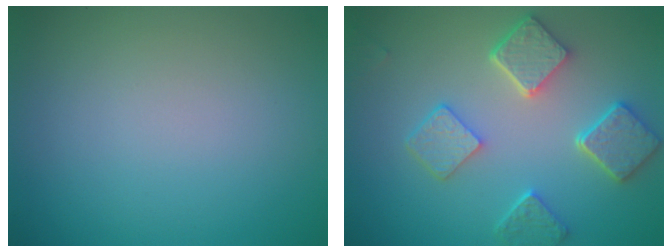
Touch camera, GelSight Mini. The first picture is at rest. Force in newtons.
{"total": 5.5, "press": 4.4, "slide": 3.3}